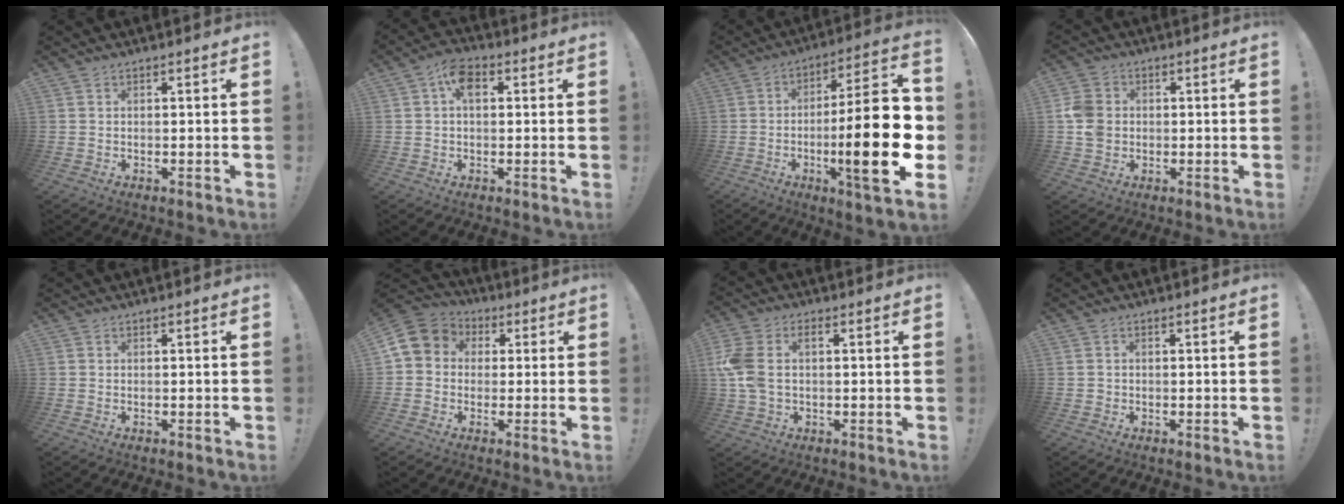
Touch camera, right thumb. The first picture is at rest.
{"total": 6.5, "force": [1.6, 3.9, 4.9], "torque": [-0.080, 0.007, 0.029]}
{"total": 23.3, "force": [-4.8, 4.9, 22.2], "torque": [-0.349, 0.023, -0.076]}
{"total": 7.8, "force": [-0.1, 6.9, 3.7], "torque": [-0.068, 0.014, 0.001]}
{"total": 0.0}
{"total": 8.6, "force": [1.3, 7.7, 3.7], "torque": [-0.057, 0.004, 0.030]}
{"total": 8.0, "force": [0.7, 5.4, 5.9], "torque": [-0.132, 0.000, 0.012]}
{"total": 0.8, "force": [-0.1, 0.8, 0.1], "torque": [-0.005, 0.004, -0.002]}